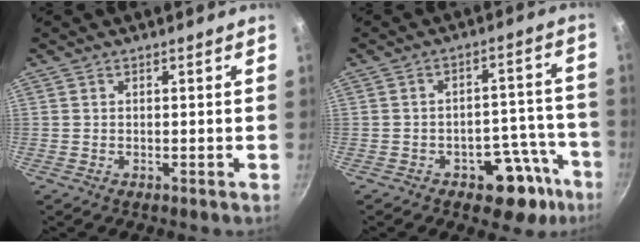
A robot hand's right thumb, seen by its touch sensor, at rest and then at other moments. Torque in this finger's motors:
{"motor_torque": [2.89, 2.12, 0.60, -0.59, -0.01]}